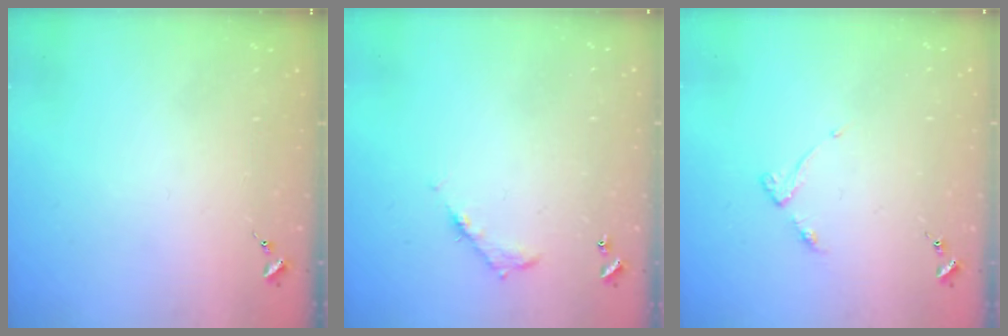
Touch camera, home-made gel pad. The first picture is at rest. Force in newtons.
{"total": 5.3, "press": 5.3, "slide": 0.4}
{"total": 3.5, "press": 3.5, "slide": 0.5}